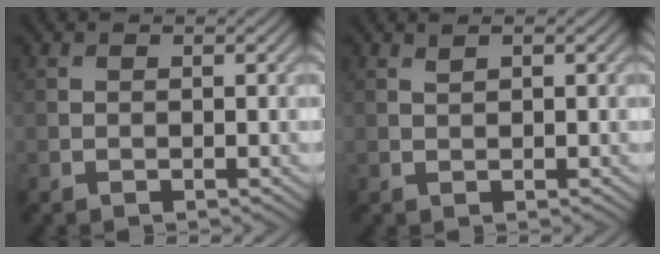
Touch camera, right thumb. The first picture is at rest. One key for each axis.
{"total": 0.9, "fx": 0.7, "fy": 0.2, "fz": 0.7, "tx": -0.017, "ty": 0.004, "tz": 0.014}